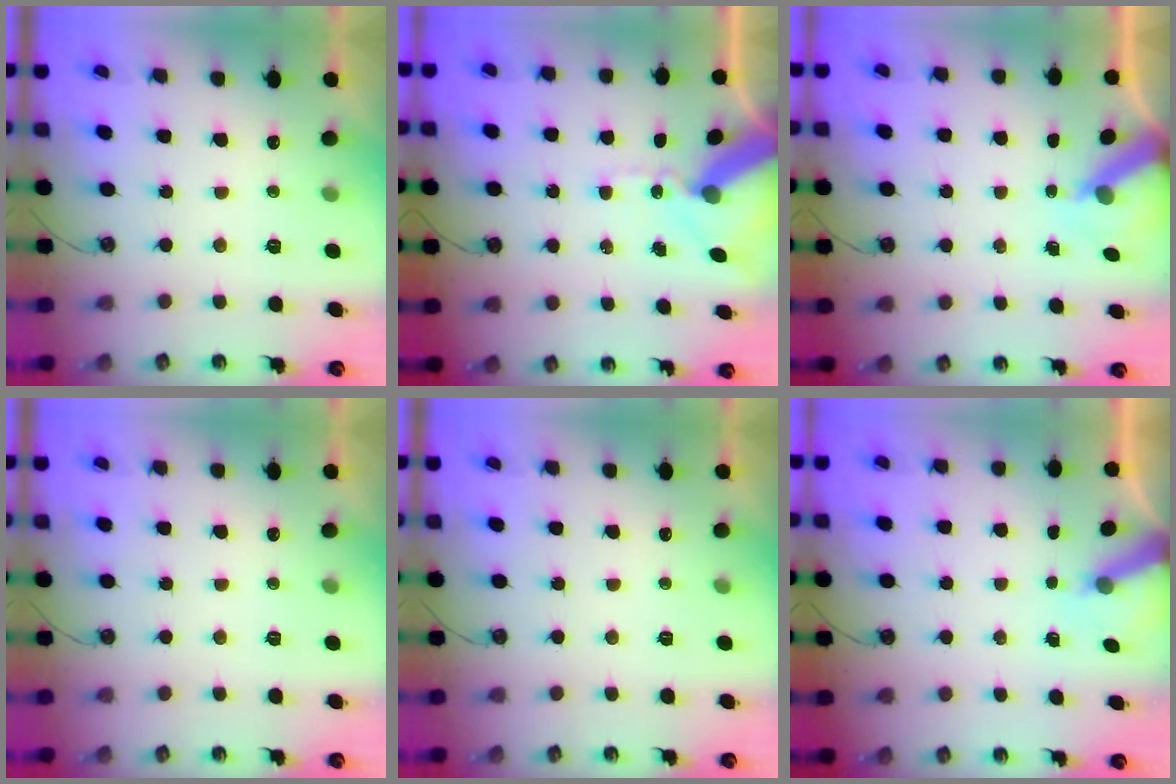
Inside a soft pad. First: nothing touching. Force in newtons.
{"total": 13.5, "press": 13.4, "slide": 1.9}
{"total": 6.2, "press": 6.1, "slide": 0.5}
{"total": 0.0}
{"total": 0.0}
{"total": 6.1, "press": 6.1, "slide": 0.2}